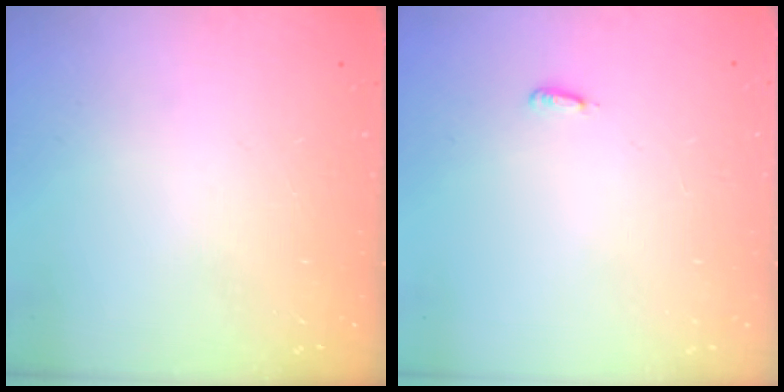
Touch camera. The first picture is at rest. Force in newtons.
{"total": 2.7, "press": 2.6, "slide": 0.9}